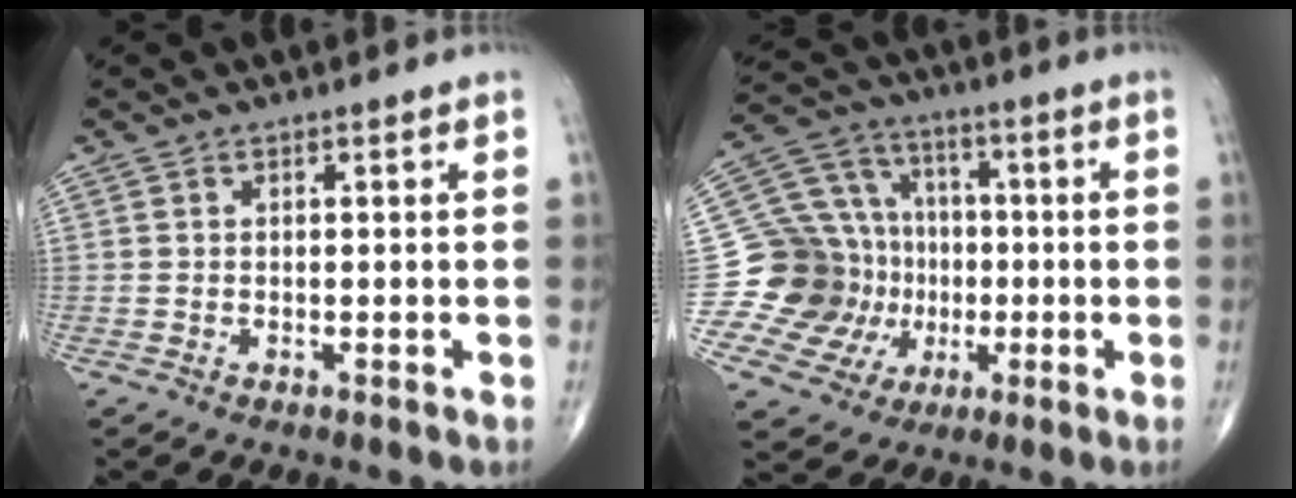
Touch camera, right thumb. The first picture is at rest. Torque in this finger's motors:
{"motor_torque": [0.58, 0.56, -0.04, -0.11, -0.03]}